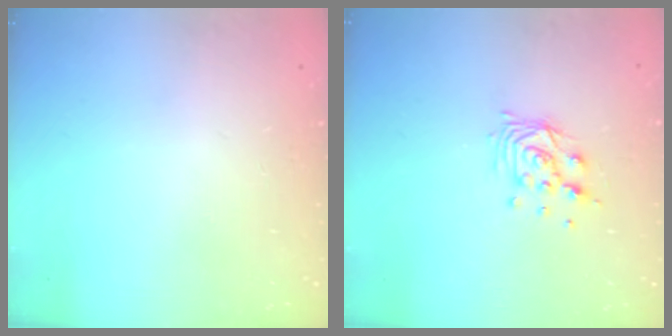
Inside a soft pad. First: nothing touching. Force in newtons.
{"total": 9.5, "press": 9.4, "slide": 0.8}